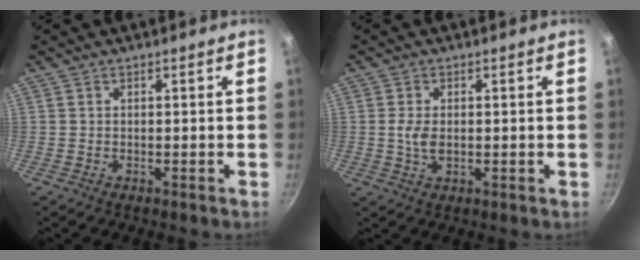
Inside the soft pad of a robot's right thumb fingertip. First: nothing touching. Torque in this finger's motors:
{"motor_torque": [1.62, 1.48, 0.07, -0.36, 0.02]}